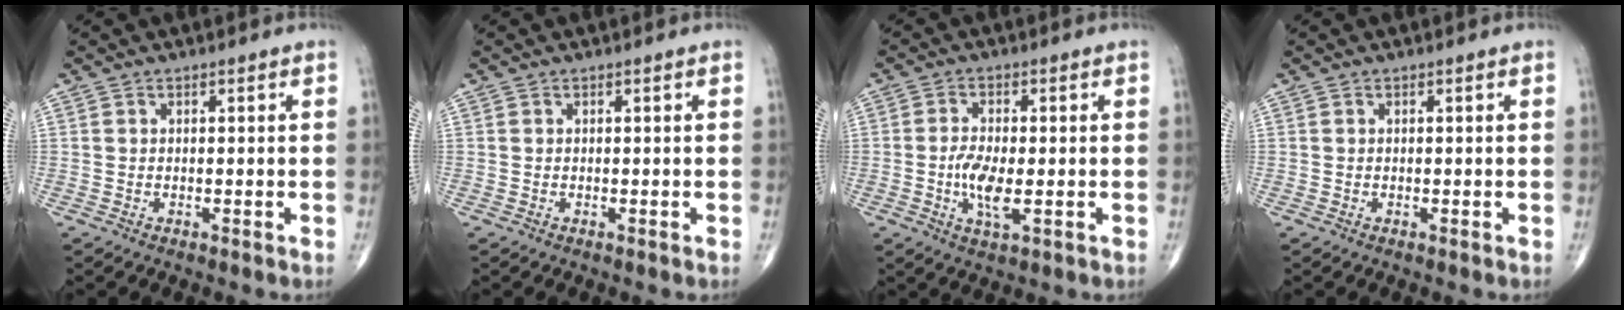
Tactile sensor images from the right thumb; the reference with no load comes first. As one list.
[{"total": 0.0}, {"total": 6.4, "force": [-1.2, 2.3, 5.8], "torque": [-0.120, -0.006, -0.023]}, {"total": 0.0}]